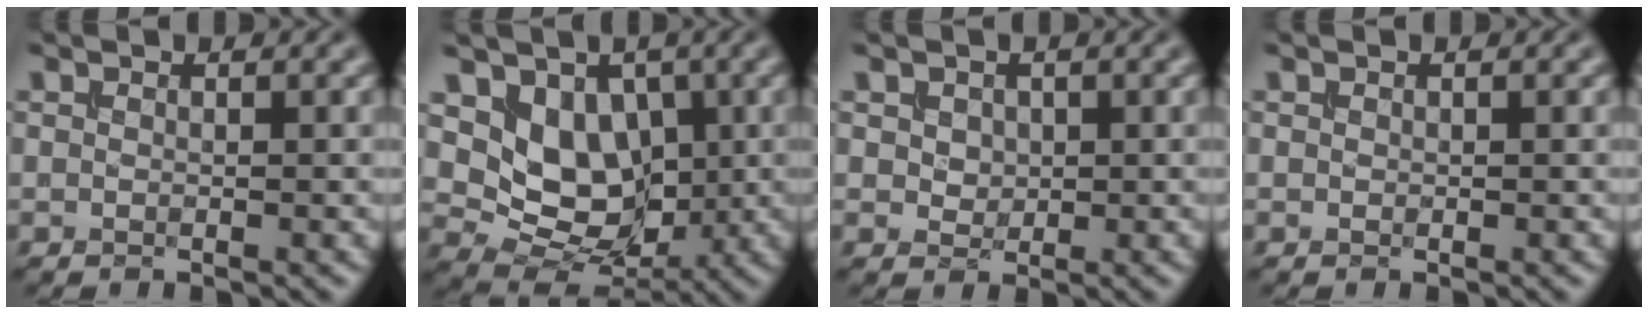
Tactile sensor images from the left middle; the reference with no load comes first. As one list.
[{"total": 7.0, "force": [1.3, 5.4, 4.3], "torque": [-0.073, -0.018, 0.019]}, {"total": 1.6, "force": [0.5, 1.3, 0.8], "torque": [-0.022, 0.000, 0.013]}, {"total": 0.0}]